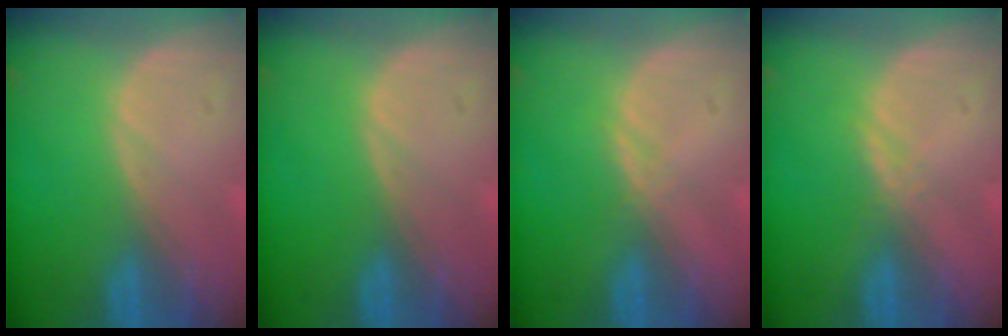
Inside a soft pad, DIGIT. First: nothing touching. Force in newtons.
{"total": 0.0}
{"total": 0.6, "press": 0.6, "slide": 0.1}
{"total": 1.1, "press": 1.1, "slide": 0.1}